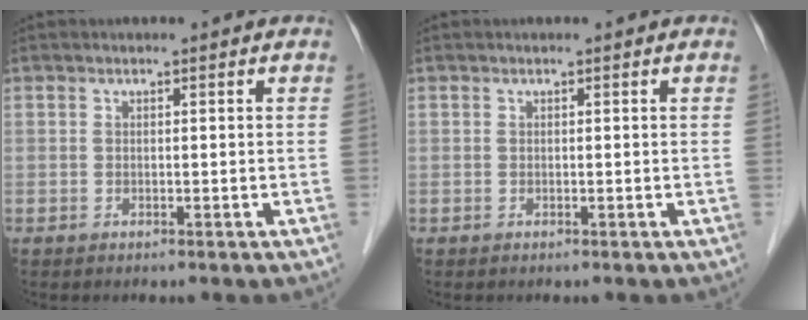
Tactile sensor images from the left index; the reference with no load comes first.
{"total": 0.0}